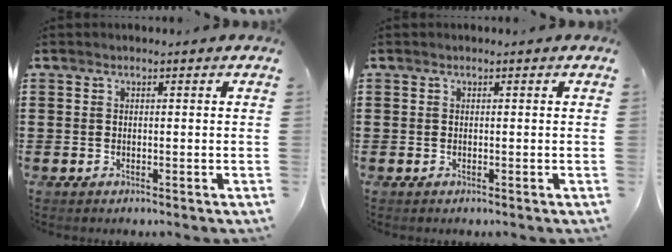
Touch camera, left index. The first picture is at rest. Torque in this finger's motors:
{"motor_torque": [0.00, 0.00, 0.00, 0.00]}